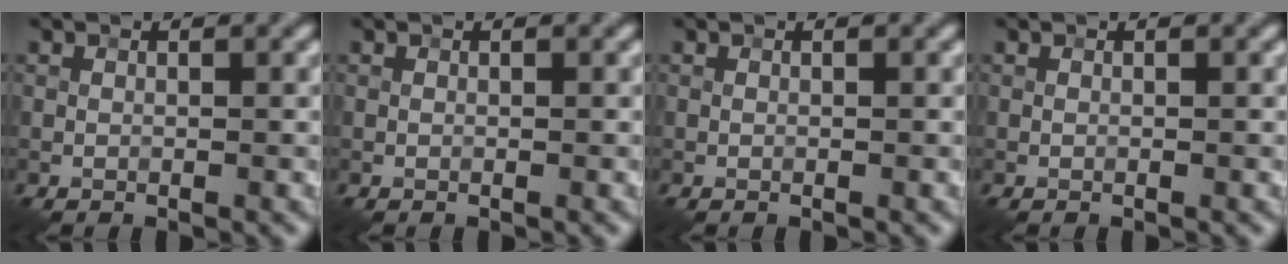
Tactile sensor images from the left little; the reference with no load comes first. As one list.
[{"total": 0.0}, {"total": 0.0}, {"total": 0.0}]